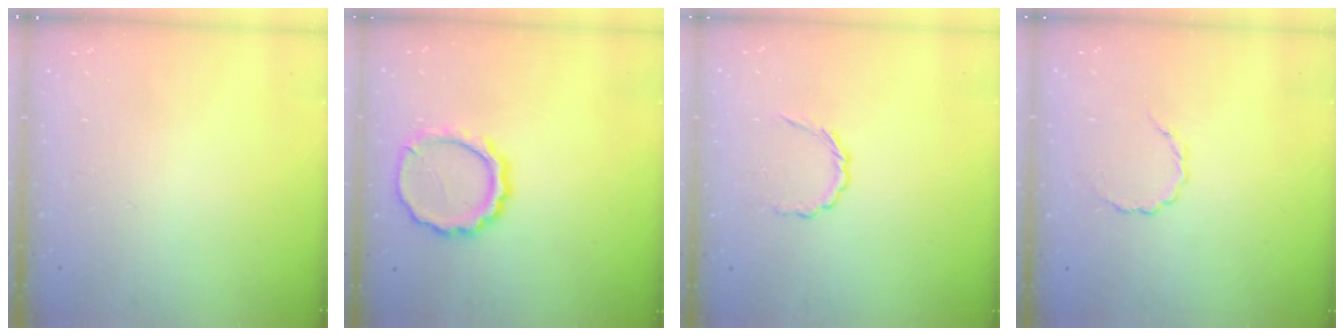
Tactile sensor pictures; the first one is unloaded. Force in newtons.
{"total": 11.2, "press": 11.1, "slide": 1.5}
{"total": 3.5, "press": 3.3, "slide": 1.2}
{"total": 2.9, "press": 2.7, "slide": 1.0}